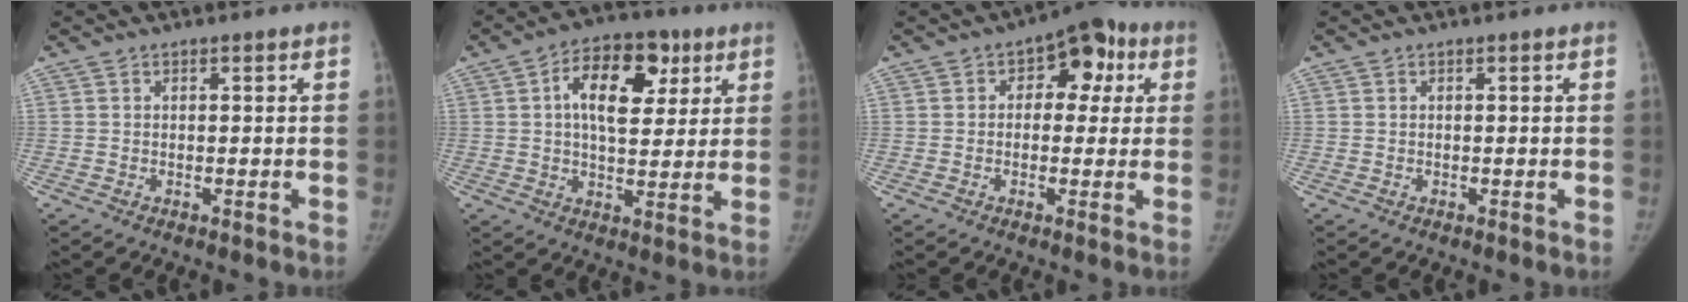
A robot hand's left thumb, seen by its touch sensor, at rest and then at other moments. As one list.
[{"total": 13.3, "force": [4.4, 7.9, 9.8], "torque": [-0.118, 0.002, 0.063]}, {"total": 9.0, "force": [2.5, 5.9, 6.3], "torque": [-0.025, 0.016, 0.022]}, {"total": 0.0}]